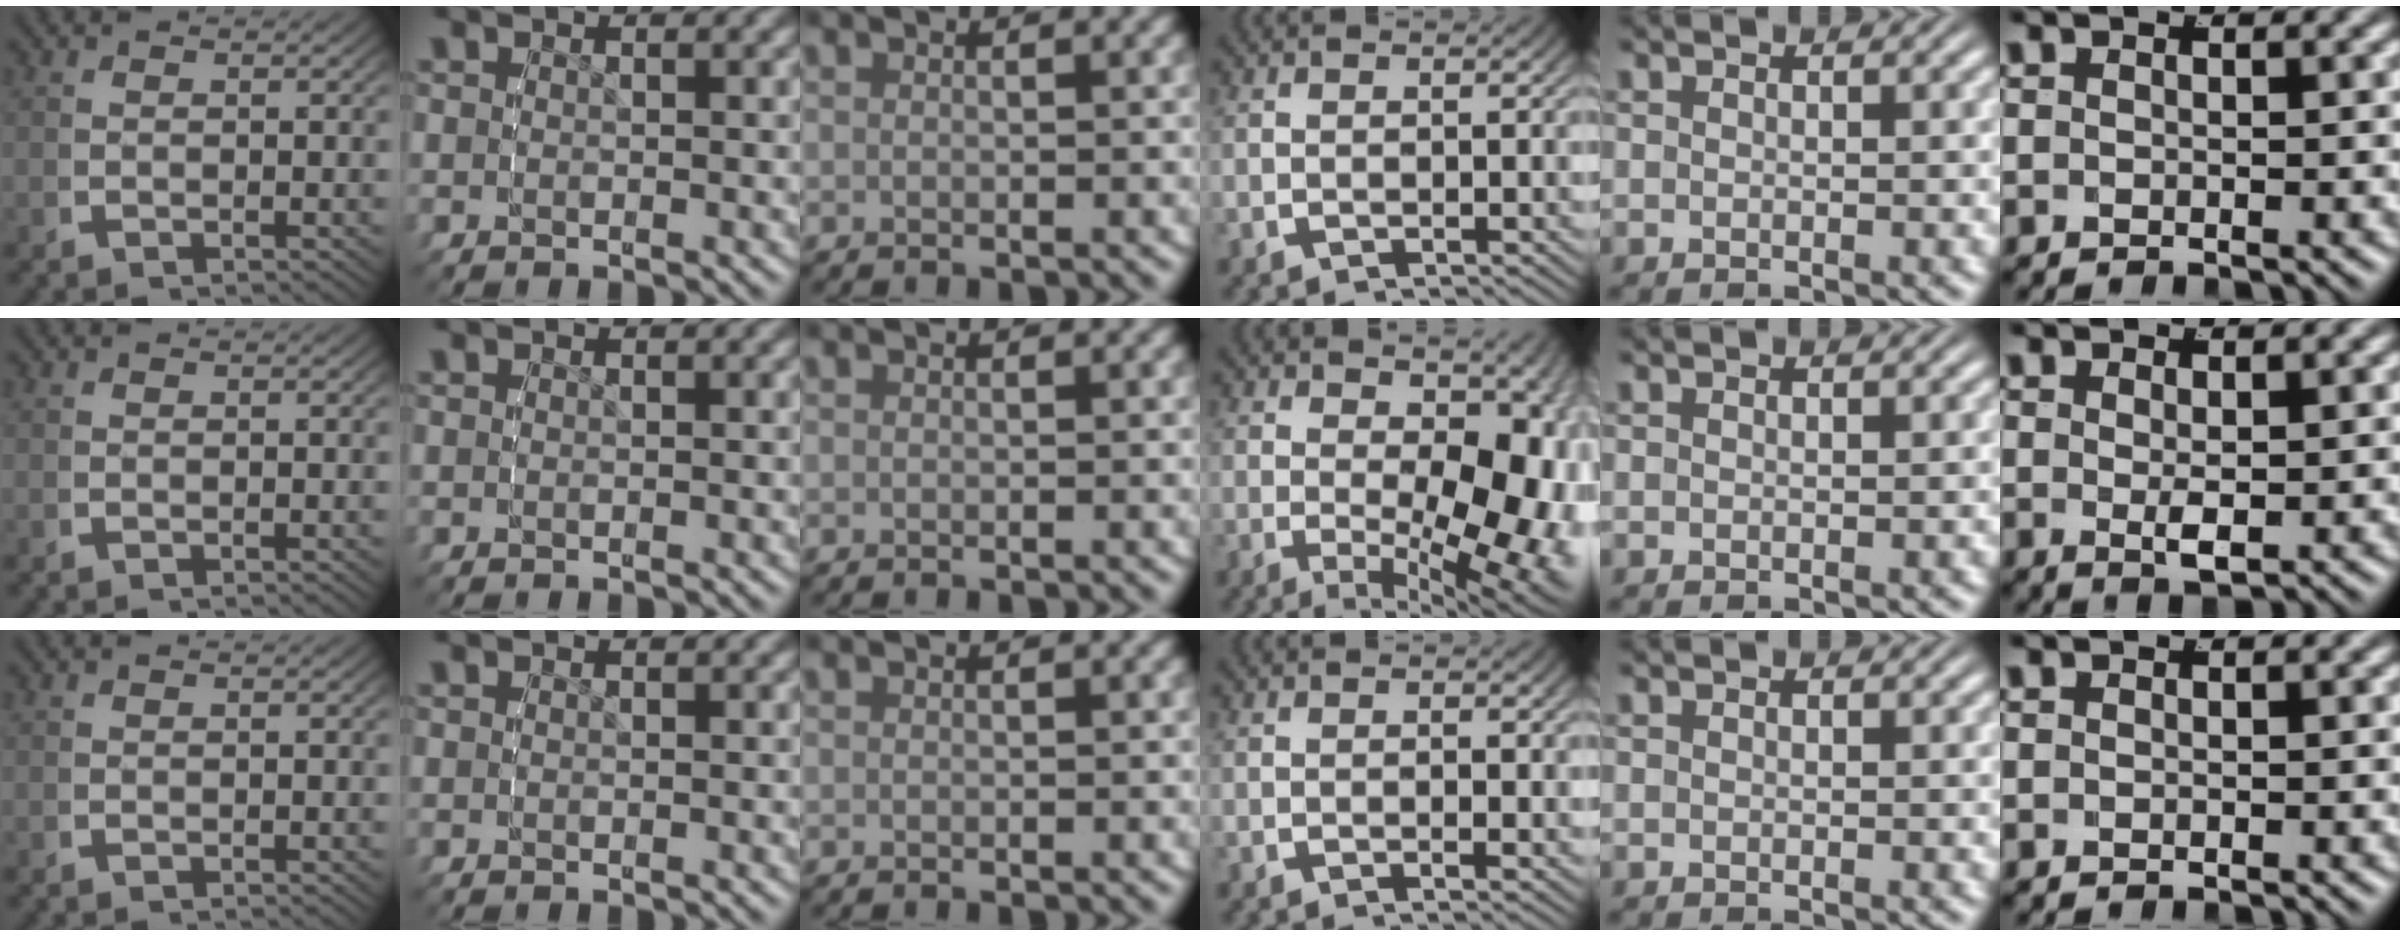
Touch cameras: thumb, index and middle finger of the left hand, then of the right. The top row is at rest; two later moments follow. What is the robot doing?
{"motion": "lift_and_place", "object": "toy banana"}